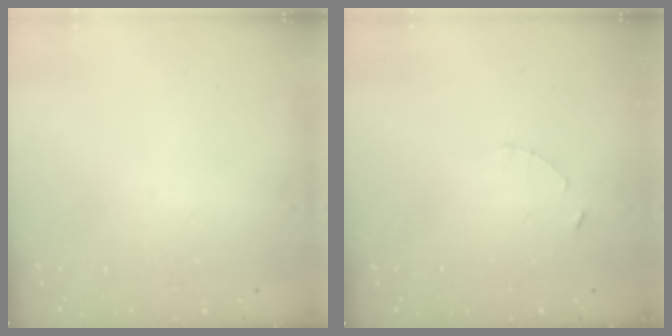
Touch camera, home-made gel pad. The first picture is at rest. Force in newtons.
{"total": 1.0, "press": 1.0, "slide": 0.2}